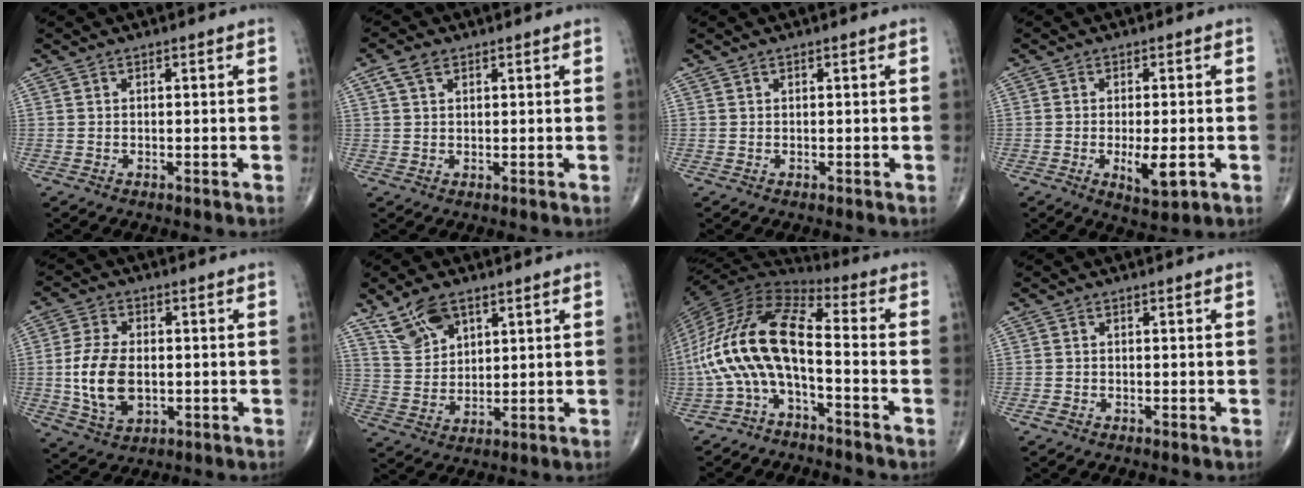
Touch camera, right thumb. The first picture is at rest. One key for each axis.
{"total": 2.7, "fx": 1.7, "fy": 1.5, "fz": 1.6, "tx": -0.033, "ty": 0.003, "tz": 0.037}
{"total": 0.0}
{"total": 6.1, "fx": -1.6, "fy": 2.1, "fz": 5.5, "tx": -0.087, "ty": -0.012, "tz": -0.022}
{"total": 11.3, "fx": -0.9, "fy": 6.9, "fz": 8.9, "tx": -0.171, "ty": -0.002, "tz": -0.012}
{"total": 8.3, "fx": 5.3, "fy": 4.3, "fz": 4.7, "tx": -0.076, "ty": -0.019, "tz": 0.111}
{"total": 16.2, "fx": -4.1, "fy": 6.3, "fz": 14.4, "tx": -0.293, "ty": 0.076, "tz": -0.089}
{"total": 1.1, "fx": -0.6, "fy": 0.6, "fz": 0.7, "tx": -0.018, "ty": 0.001, "tz": -0.012}